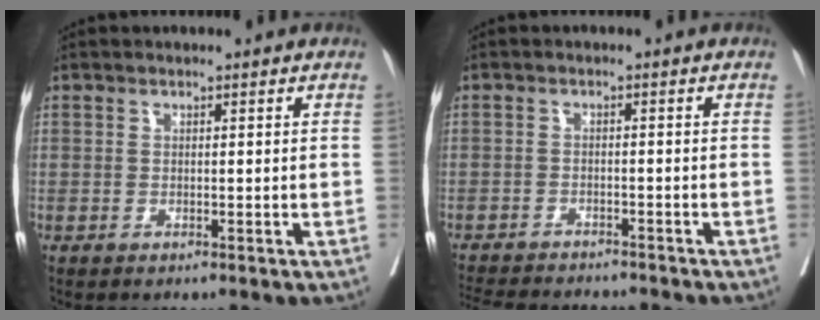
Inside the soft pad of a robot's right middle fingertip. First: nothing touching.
{"total": 13.1, "force": [-12.1, 2.2, 4.7], "torque": [-0.096, -0.013, -0.167]}